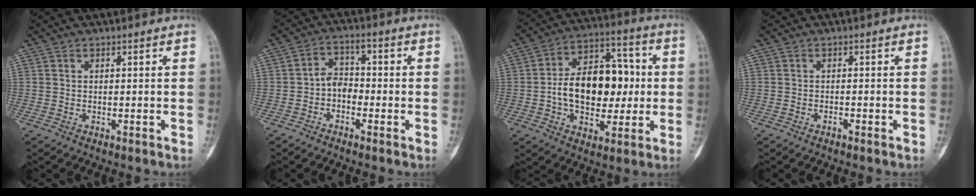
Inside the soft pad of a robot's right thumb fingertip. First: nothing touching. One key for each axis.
{"total": 4.6, "fx": -1.6, "fy": 3.4, "fz": 2.7, "tx": -0.027, "ty": 0.026, "tz": -0.041}
{"total": 18.1, "fx": -0.5, "fy": 11.5, "fz": 13.9, "tx": -0.184, "ty": 0.035, "tz": -0.008}
{"total": 0.8, "fx": -0.6, "fy": 0.2, "fz": 0.4, "tx": -0.013, "ty": 0.004, "tz": -0.010}